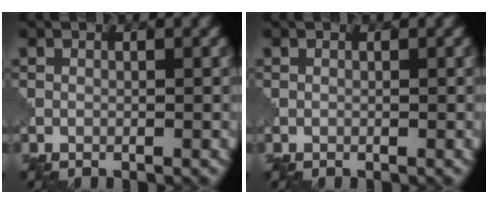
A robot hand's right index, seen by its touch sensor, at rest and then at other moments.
{"total": 0.0}